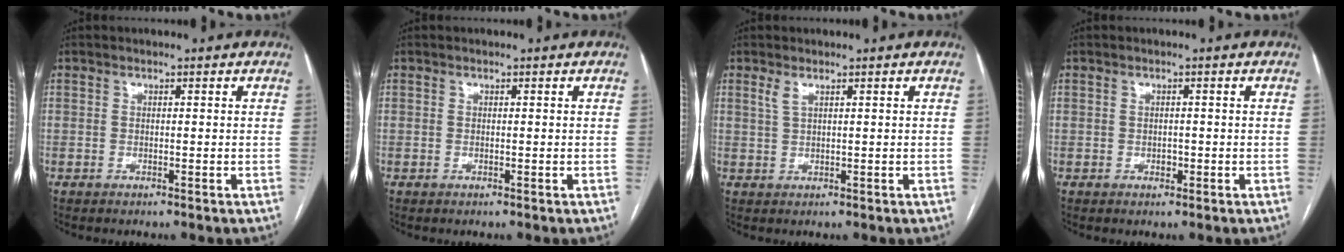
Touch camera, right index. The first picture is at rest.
{"total": 0.0}
{"total": 1.6, "force": [1.0, 0.3, 1.2], "torque": [-0.032, 0.004, 0.025]}
{"total": 0.9, "force": [-0.3, 0.7, 0.5], "torque": [-0.010, 0.001, -0.003]}